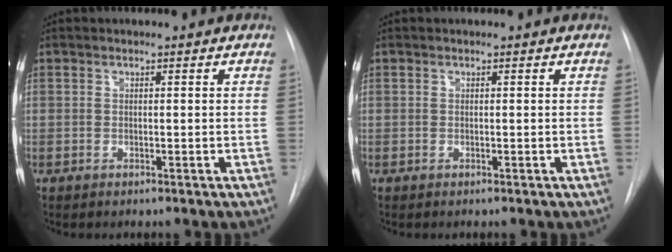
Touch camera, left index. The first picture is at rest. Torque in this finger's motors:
{"motor_torque": [-0.01, 0.00, 0.00, 0.00]}